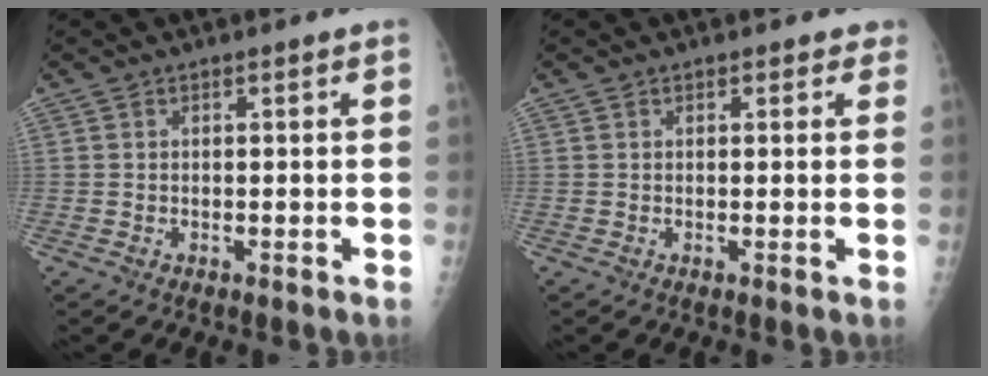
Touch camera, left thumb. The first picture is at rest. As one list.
[{"total": 1.4, "force": [1.0, 1.0, 0.3], "torque": [0.016, -0.002, 0.005]}]